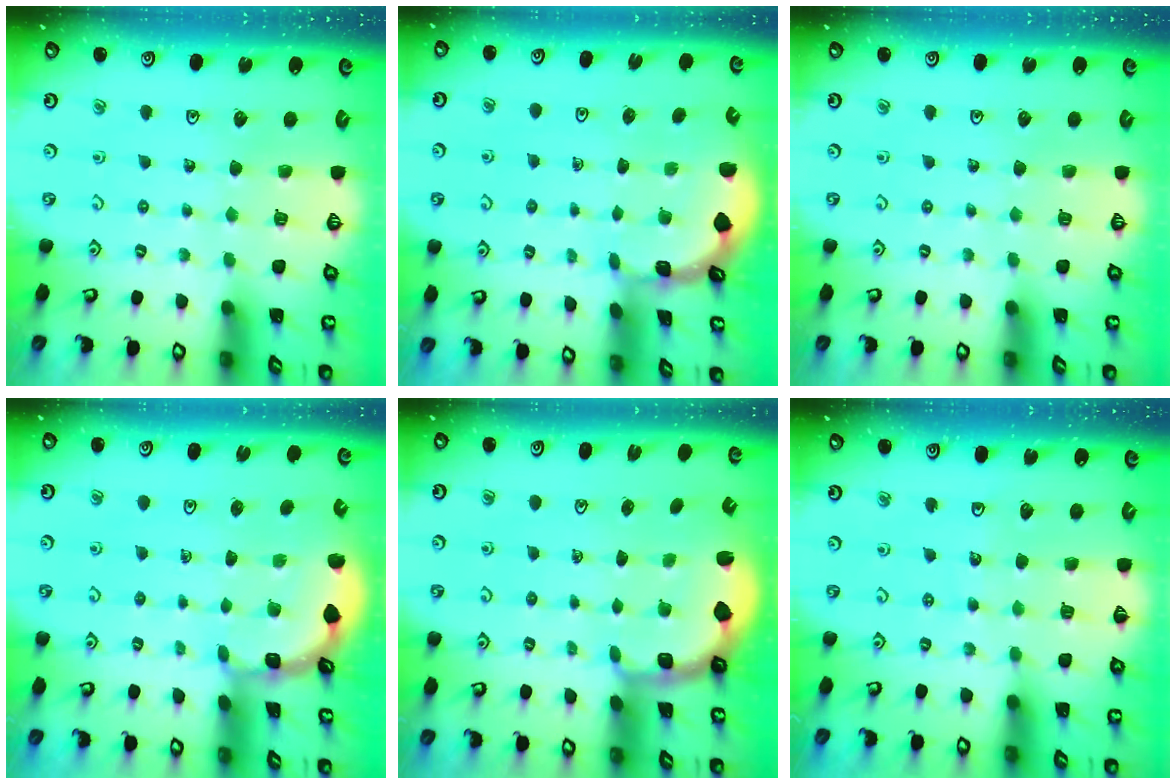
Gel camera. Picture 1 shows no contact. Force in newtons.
{"total": 1.2, "press": 1.2, "slide": 0.2}
{"total": 0.0}
{"total": 1.9, "press": 1.9, "slide": 0.2}
{"total": 2.5, "press": 1.3, "slide": 2.1}
{"total": 3.0, "press": 3.0, "slide": 0.3}